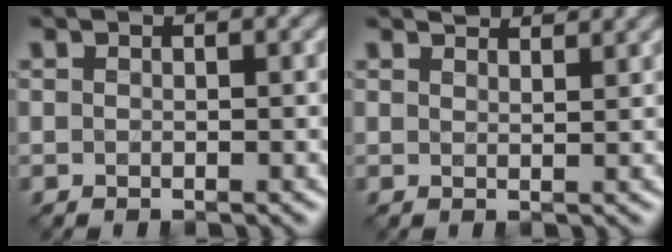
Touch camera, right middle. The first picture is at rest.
{"total": 2.7, "force": [2.6, 0.4, 0.6], "torque": [-0.003, 0.005, 0.034]}